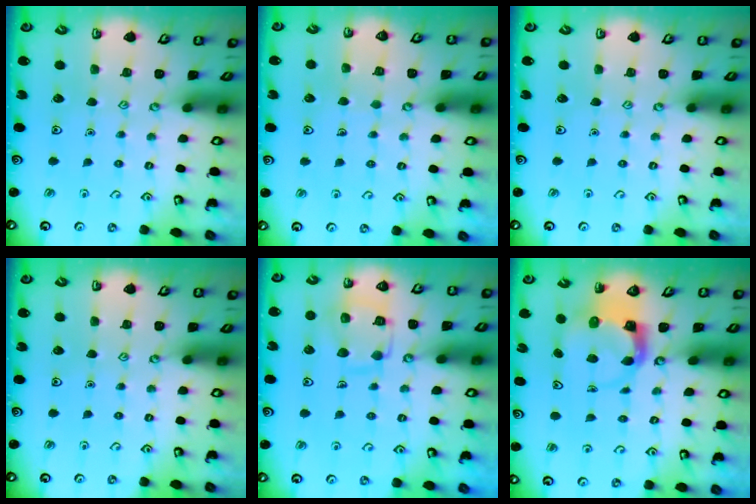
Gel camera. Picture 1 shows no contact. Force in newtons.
{"total": 3.0, "press": 3.0, "slide": 0.2}
{"total": 0.0}
{"total": 0.0}
{"total": 12.7, "press": 12.6, "slide": 1.2}
{"total": 3.9, "press": 3.8, "slide": 0.6}